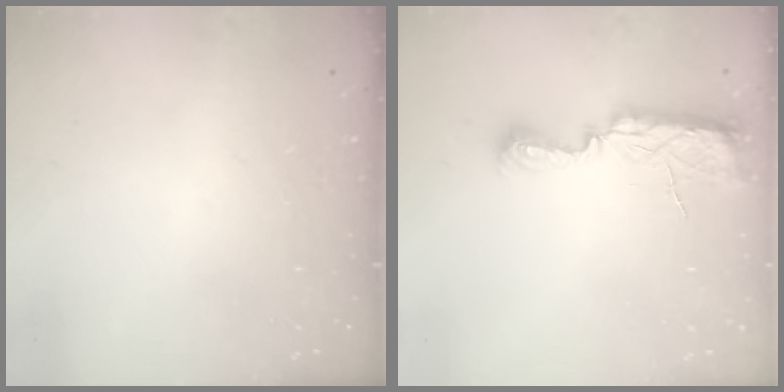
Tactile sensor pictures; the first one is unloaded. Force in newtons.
{"total": 8.1, "press": 8.0, "slide": 1.2}